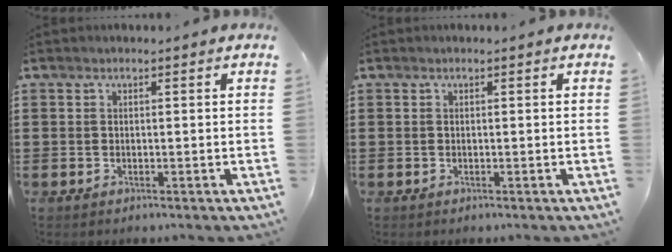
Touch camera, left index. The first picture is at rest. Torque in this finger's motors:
{"motor_torque": [0.00, 0.00, 0.00, 0.00]}